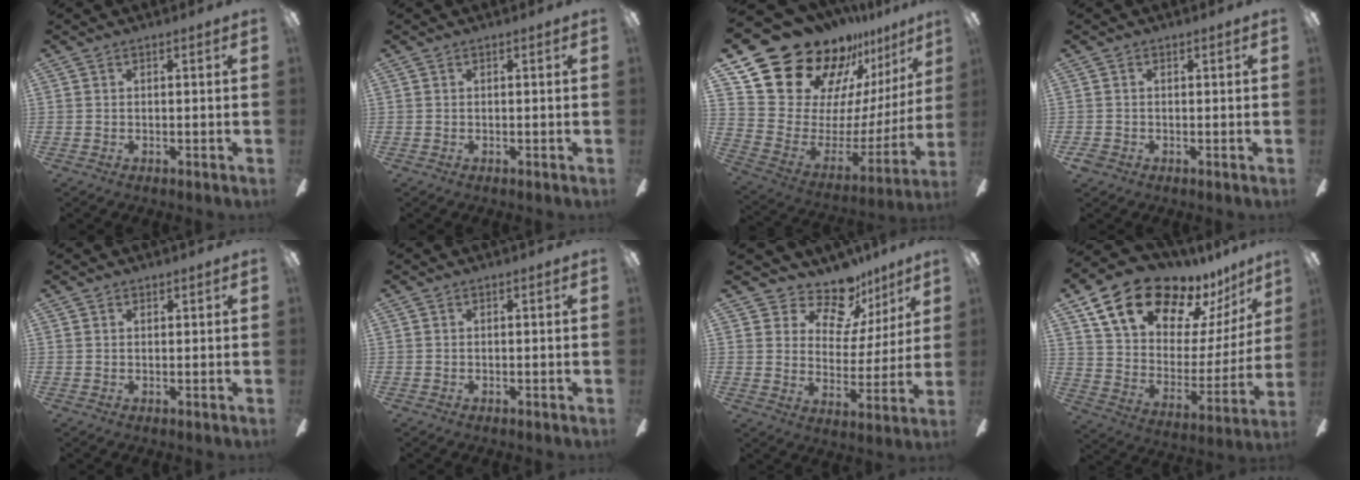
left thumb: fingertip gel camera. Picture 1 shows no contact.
{"total": 0.0}
{"total": 25.0, "force": [20.1, 12.0, 8.8], "torque": [-0.165, -0.142, 0.383]}
{"total": 1.8, "force": [-0.3, 1.7, 0.5], "torque": [-0.007, 0.005, -0.006]}
{"total": 0.9, "force": [0.8, 0.4, 0.0], "torque": [0.000, -0.001, 0.017]}
{"total": 0.0}
{"total": 13.9, "force": [11.2, 6.8, 4.8], "torque": [-0.082, -0.083, 0.203]}
{"total": 21.4, "force": [16.2, 10.1, 9.5], "torque": [-0.162, -0.108, 0.297]}